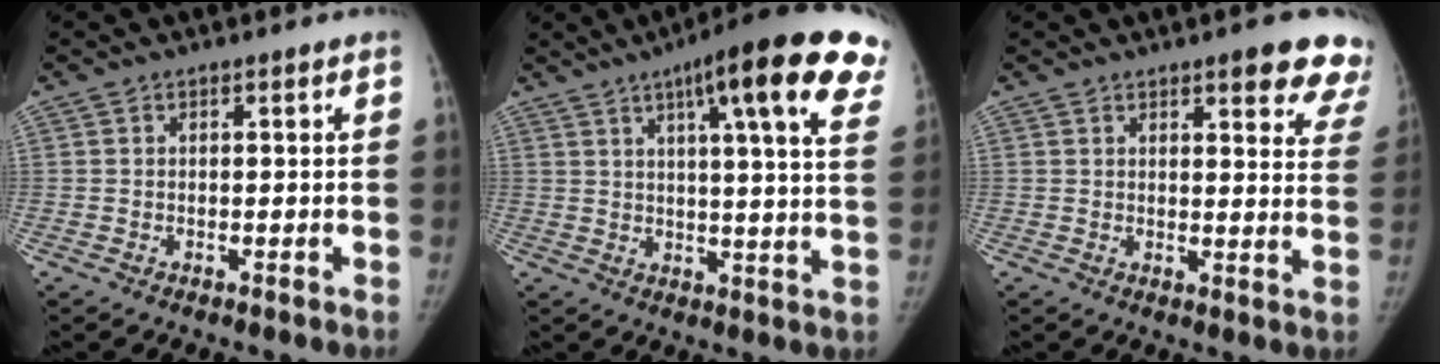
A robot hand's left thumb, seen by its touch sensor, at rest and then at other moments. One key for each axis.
{"total": 22.8, "fx": 12.5, "fy": 4.0, "fz": 18.6, "tx": -0.244, "ty": -0.022, "tz": 0.148}
{"total": 12.8, "fx": 8.9, "fy": 3.8, "fz": 8.4, "tx": -0.060, "ty": -0.038, "tz": 0.088}